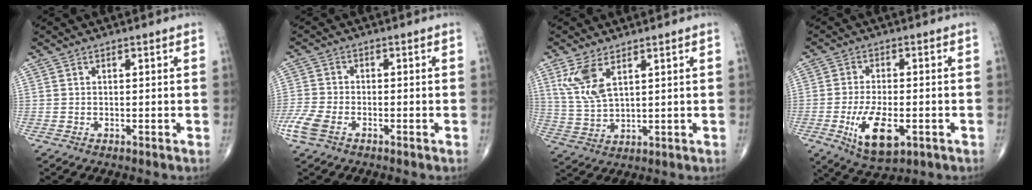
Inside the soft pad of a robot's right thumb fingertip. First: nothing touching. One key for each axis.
{"total": 5.5, "fx": -2.9, "fy": 2.9, "fz": 3.7, "tx": -0.103, "ty": 0.005, "tz": -0.061}
{"total": 7.5, "fx": 3.7, "fy": 3.0, "fz": 5.7, "tx": -0.123, "ty": -0.013, "tz": 0.088}
{"total": 10.5, "fx": -3.3, "fy": 4.7, "fz": 8.7, "tx": -0.153, "ty": -0.003, "tz": -0.050}